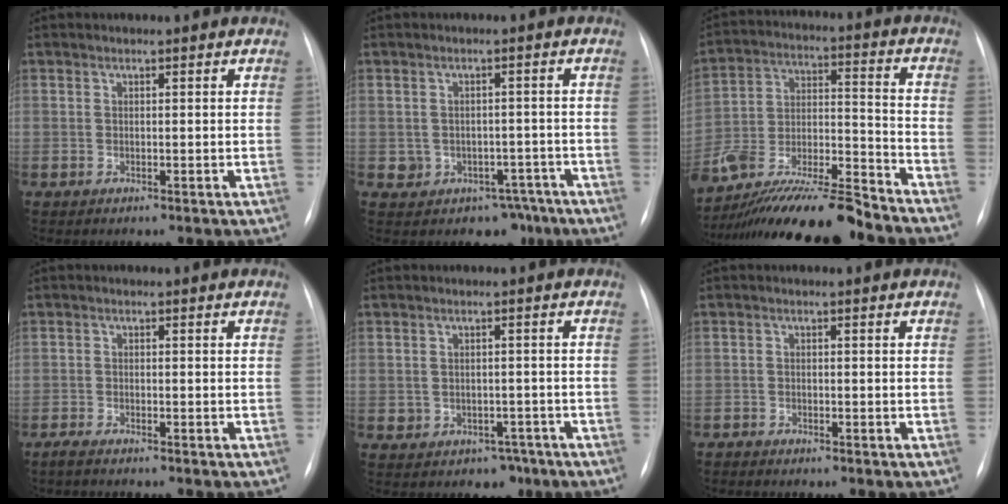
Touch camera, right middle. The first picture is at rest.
{"total": 6.2, "force": [-3.3, 5.1, 1.0], "torque": [-0.004, 0.023, -0.031]}
{"total": 20.1, "force": [-17.6, 1.5, 9.6], "torque": [-0.184, -0.004, -0.309]}
{"total": 2.4, "force": [-2.1, 0.1, 1.1], "torque": [-0.021, -0.007, -0.030]}
{"total": 3.3, "force": [-1.6, 2.9, 0.6], "torque": [-0.003, 0.019, -0.010]}
{"total": 1.1, "force": [-1.1, 0.0, -0.1], "torque": [0.001, -0.004, -0.020]}